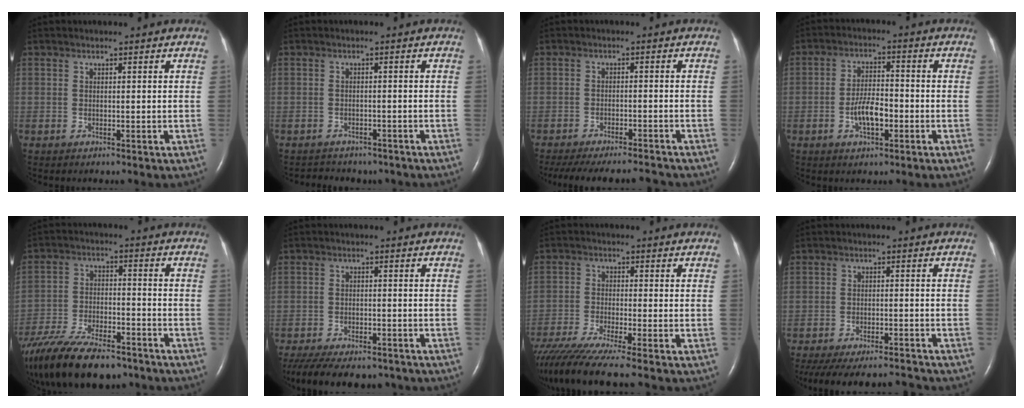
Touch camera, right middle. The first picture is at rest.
{"total": 6.8, "force": [-5.9, 3.1, 1.2], "torque": [-0.018, 0.005, -0.068]}
{"total": 13.8, "force": [-12.6, 2.3, 5.0], "torque": [-0.108, -0.009, -0.176]}
{"total": 5.5, "force": [-1.9, 2.0, 4.7], "torque": [-0.095, 0.006, -0.034]}
{"total": 21.4, "force": [-16.3, 7.1, 12.0], "torque": [-0.255, -0.033, -0.267]}
{"total": 15.6, "force": [-12.5, 5.9, 7.2], "torque": [-0.177, -0.020, -0.174]}
{"total": 11.0, "force": [-9.2, -1.0, 6.1], "torque": [-0.099, -0.034, -0.154]}
{"total": 13.5, "force": [-12.5, 2.2, 4.8], "torque": [-0.103, -0.007, -0.178]}